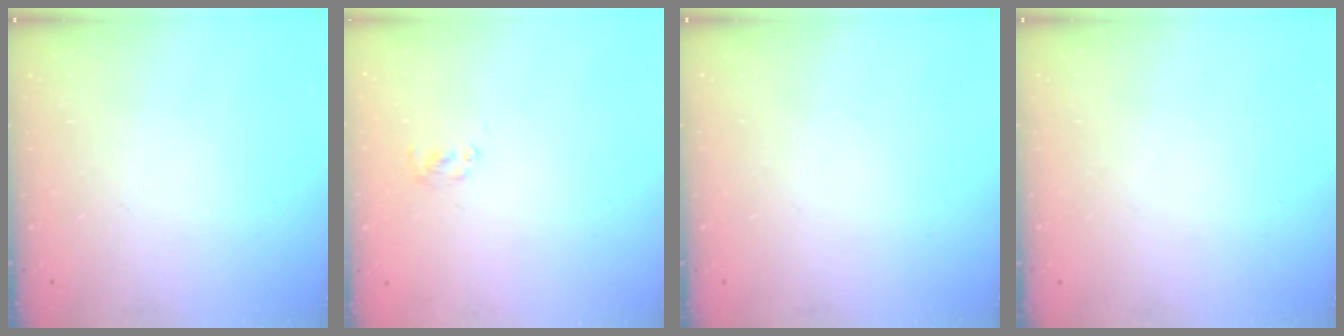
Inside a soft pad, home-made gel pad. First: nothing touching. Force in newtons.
{"total": 1.4, "press": 1.0, "slide": 0.9}
{"total": 0.0}
{"total": 0.0}